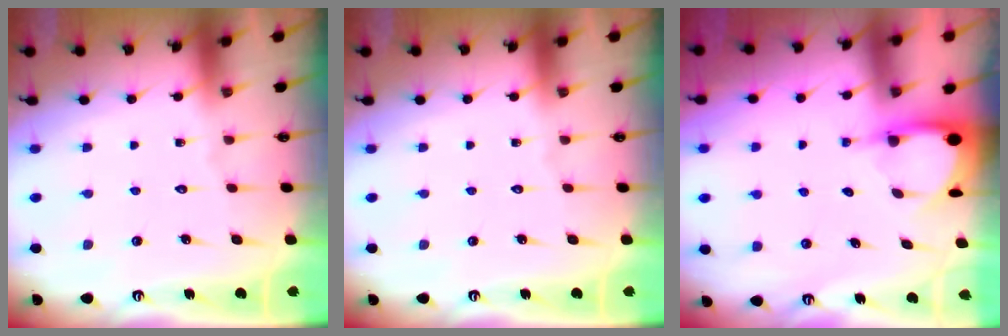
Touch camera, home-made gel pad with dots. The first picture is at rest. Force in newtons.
{"total": 0.0}
{"total": 3.5, "press": 3.4, "slide": 0.2}